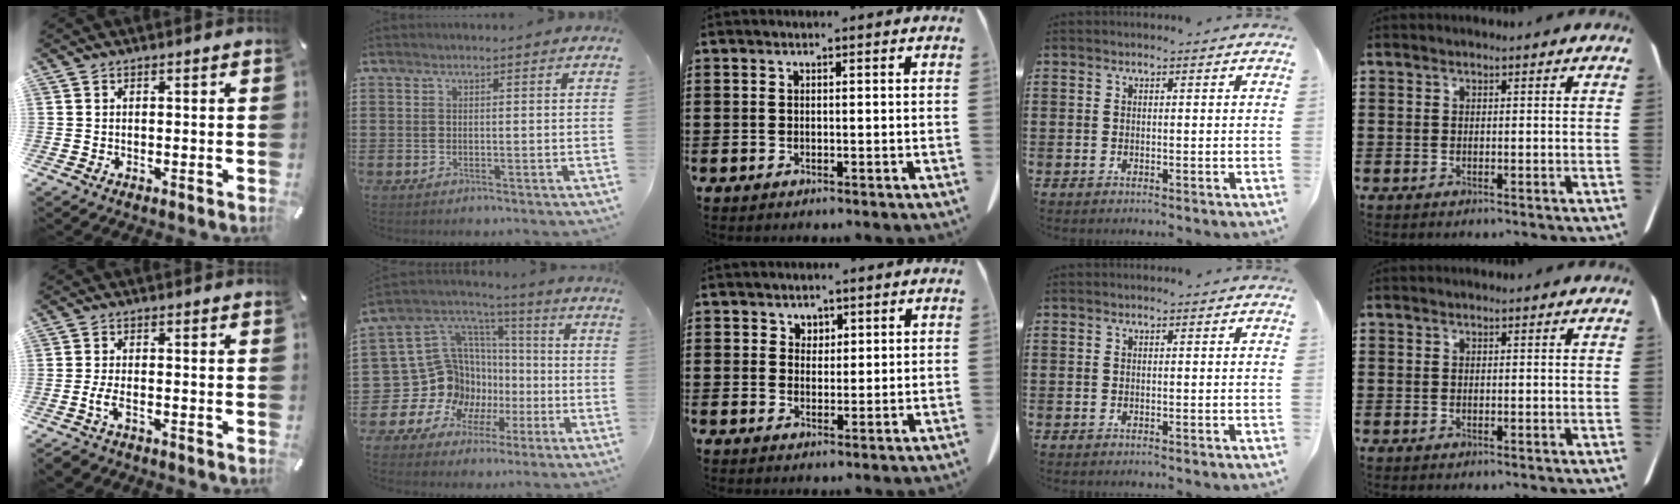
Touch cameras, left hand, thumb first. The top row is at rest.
{"thumb": {"total": 4.3, "force": [-2.2, 1.8, 3.2], "torque": [-0.071, 0.004, -0.044]}, "index": {"total": 15.6, "force": [-3.1, 14.5, 5.0], "torque": [-0.171, -0.026, -0.020]}, "middle": {"total": 2.3, "force": [1.8, 1.4, 0.2], "torque": [-0.002, 0.003, 0.032]}}